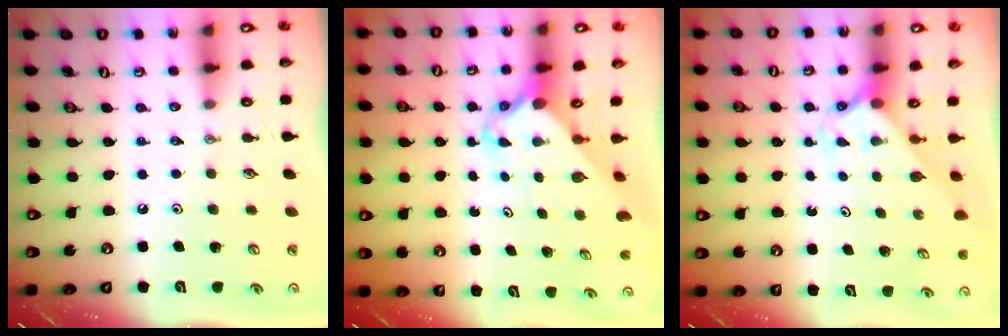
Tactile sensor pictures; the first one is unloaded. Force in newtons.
{"total": 2.7, "press": 2.7, "slide": 0.2}
{"total": 2.0, "press": 2.0, "slide": 0.1}